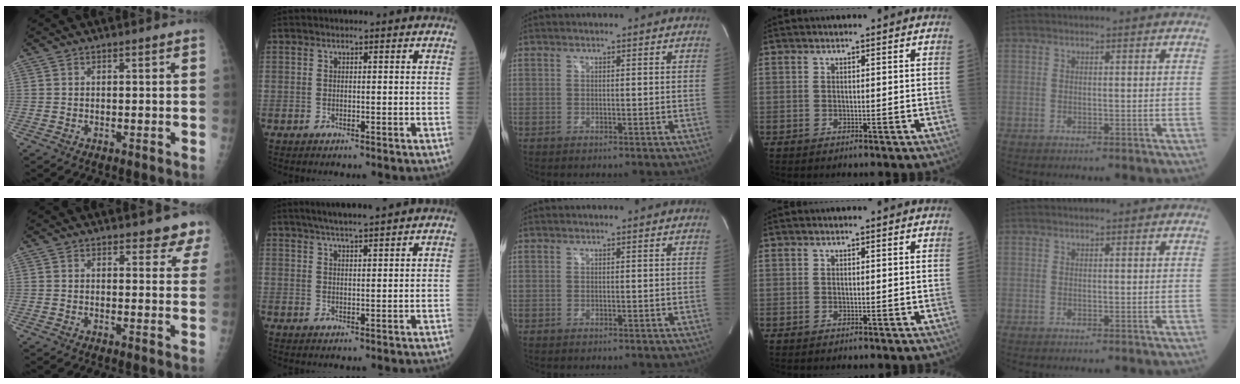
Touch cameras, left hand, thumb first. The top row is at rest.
{"thumb": {"total": 5.4, "force": [4.7, 2.0, 1.5], "torque": [0.016, -0.025, 0.040]}, "index": {"total": 5.8, "force": [4.9, -0.3, 3.1], "torque": [-0.054, 0.017, 0.082]}}